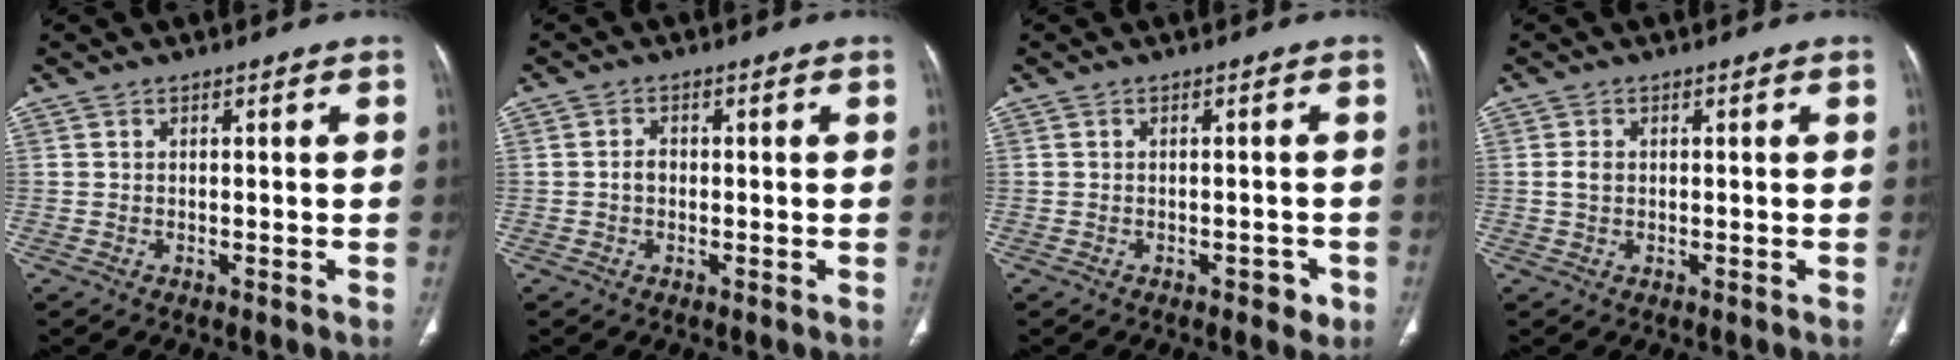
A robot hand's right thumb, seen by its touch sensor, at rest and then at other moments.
{"total": 1.9, "force": [-0.3, 1.5, 1.2], "torque": [-0.015, 0.007, -0.008]}
{"total": 2.5, "force": [-1.2, 1.4, 1.6], "torque": [-0.010, 0.005, -0.013]}
{"total": 1.8, "force": [0.1, 1.3, 1.2], "torque": [-0.025, 0.003, 0.002]}